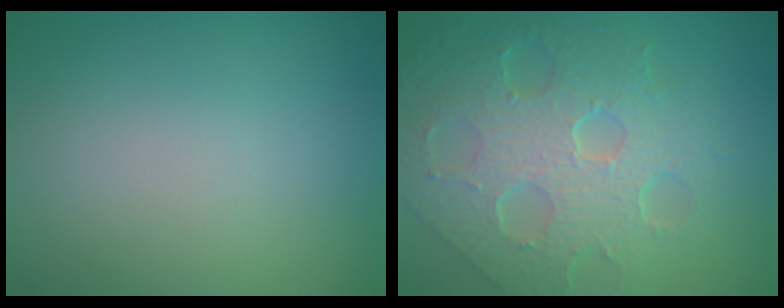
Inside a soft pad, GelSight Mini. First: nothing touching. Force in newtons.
{"total": 8.0, "press": 5.6, "slide": 5.7}